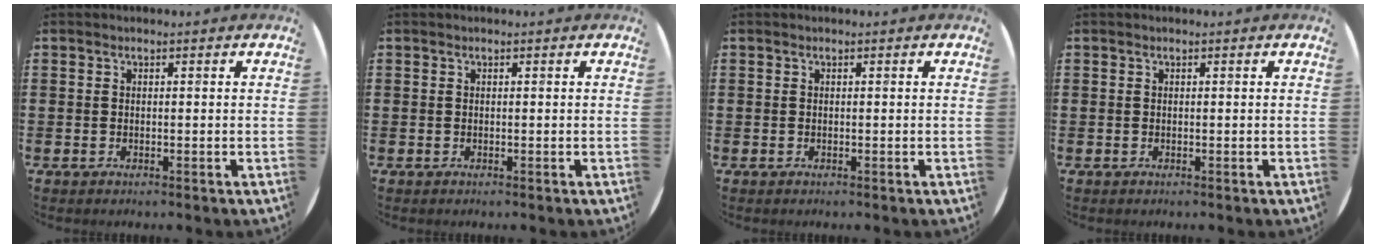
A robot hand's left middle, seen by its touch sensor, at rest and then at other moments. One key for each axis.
{"total": 0.0}
{"total": 0.0}
{"total": 0.0}